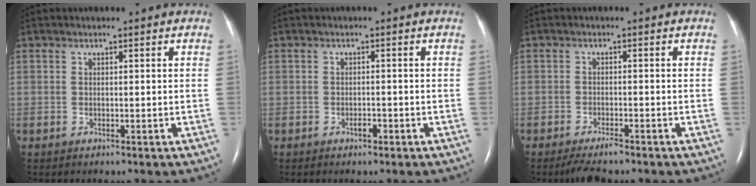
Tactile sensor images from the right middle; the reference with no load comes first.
{"total": 1.2, "force": [-0.7, 0.5, 0.7], "torque": [-0.013, 0.001, -0.010]}
{"total": 3.5, "force": [-2.9, 0.4, 2.0], "torque": [-0.042, -0.010, -0.048]}